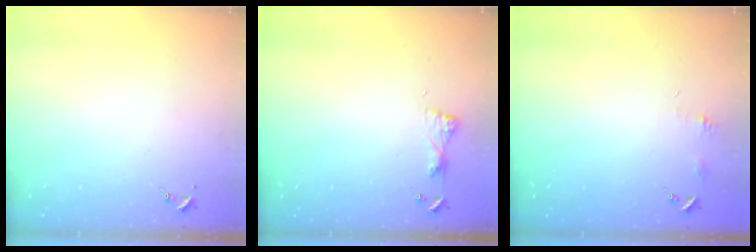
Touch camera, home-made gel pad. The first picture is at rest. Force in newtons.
{"total": 5.0, "press": 4.9, "slide": 0.6}
{"total": 4.5, "press": 4.5, "slide": 0.5}